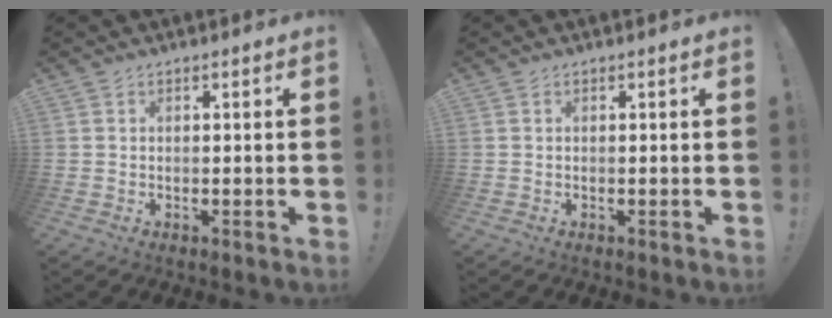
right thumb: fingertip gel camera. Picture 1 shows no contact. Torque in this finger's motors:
{"motor_torque": [0.00, 0.00, 0.04, -0.01, 0.00]}